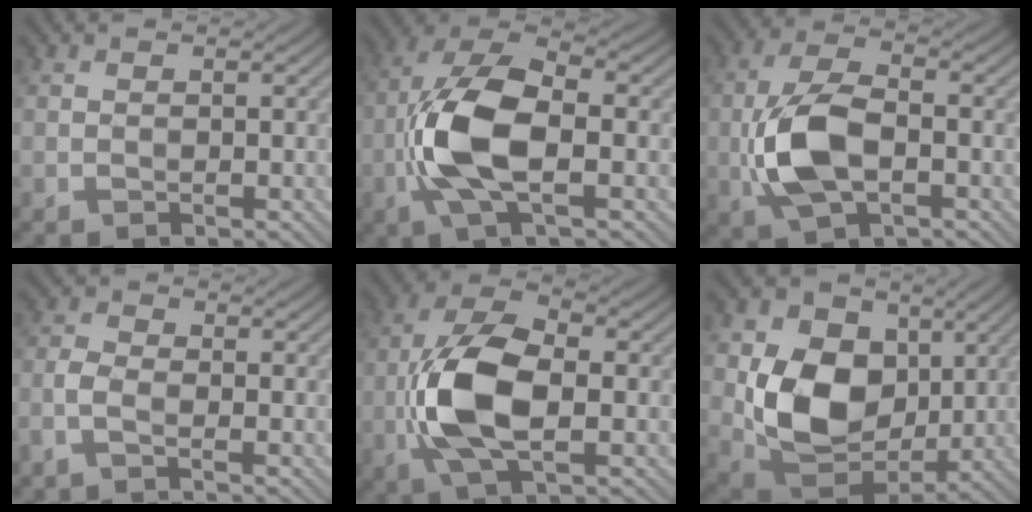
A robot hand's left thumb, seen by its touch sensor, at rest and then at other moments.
{"total": 11.5, "force": [-2.2, 5.0, 10.1], "torque": [-0.222, 0.011, -0.047]}
{"total": 9.7, "force": [-2.2, 5.0, 8.0], "torque": [-0.183, 0.006, -0.047]}
{"total": 2.6, "force": [-1.4, 1.0, 1.9], "torque": [-0.053, 0.005, -0.040]}
{"total": 11.5, "force": [-2.0, 5.6, 9.9], "torque": [-0.217, 0.007, -0.044]}
{"total": 12.9, "force": [1.5, 9.8, 8.3], "torque": [-0.180, -0.013, 0.027]}